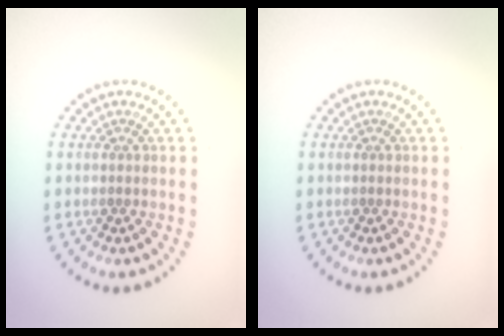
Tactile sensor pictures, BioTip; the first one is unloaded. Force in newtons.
{"total": 0.0}